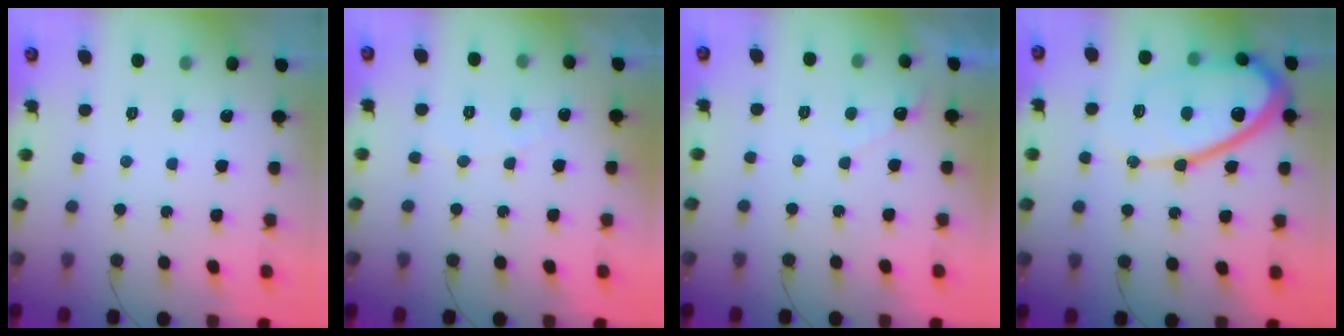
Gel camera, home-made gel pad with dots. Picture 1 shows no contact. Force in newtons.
{"total": 3.2, "press": 3.1, "slide": 0.3}
{"total": 3.9, "press": 3.9, "slide": 0.2}
{"total": 17.6, "press": 17.5, "slide": 1.4}